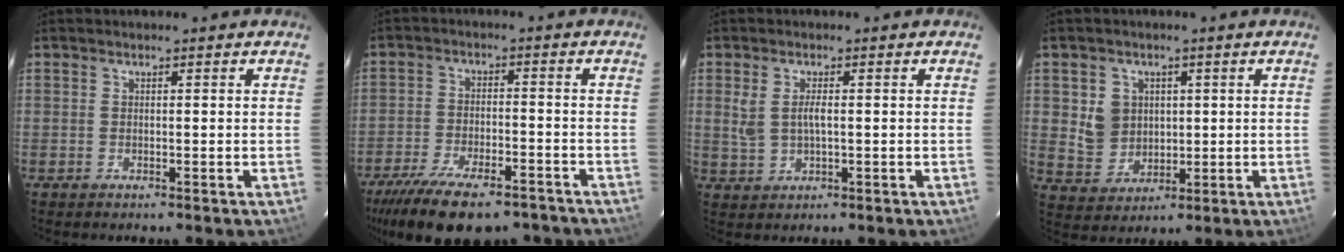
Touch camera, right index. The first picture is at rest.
{"total": 19.3, "force": [-15.0, 6.7, 10.2], "torque": [-0.206, -0.032, -0.224]}
{"total": 4.0, "force": [0.4, 1.6, 3.6], "torque": [-0.074, -0.003, 0.014]}
{"total": 7.6, "force": [1.9, 6.8, 2.7], "torque": [-0.058, 0.006, 0.056]}